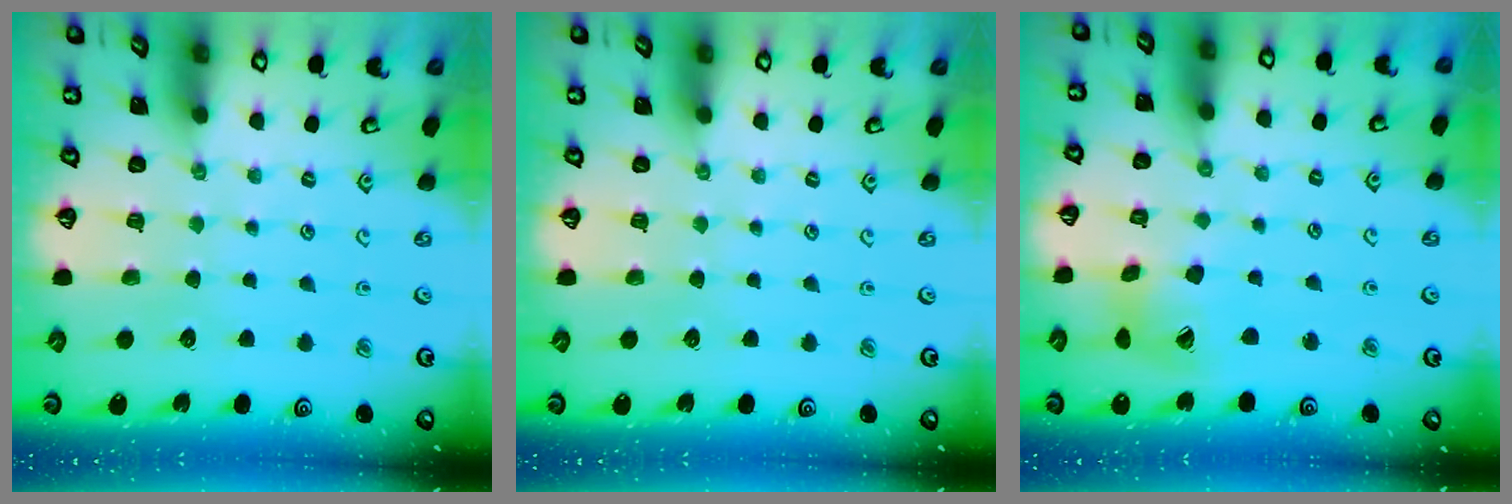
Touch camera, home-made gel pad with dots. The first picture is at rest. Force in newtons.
{"total": 0.0}
{"total": 12.9, "press": 12.8, "slide": 1.7}